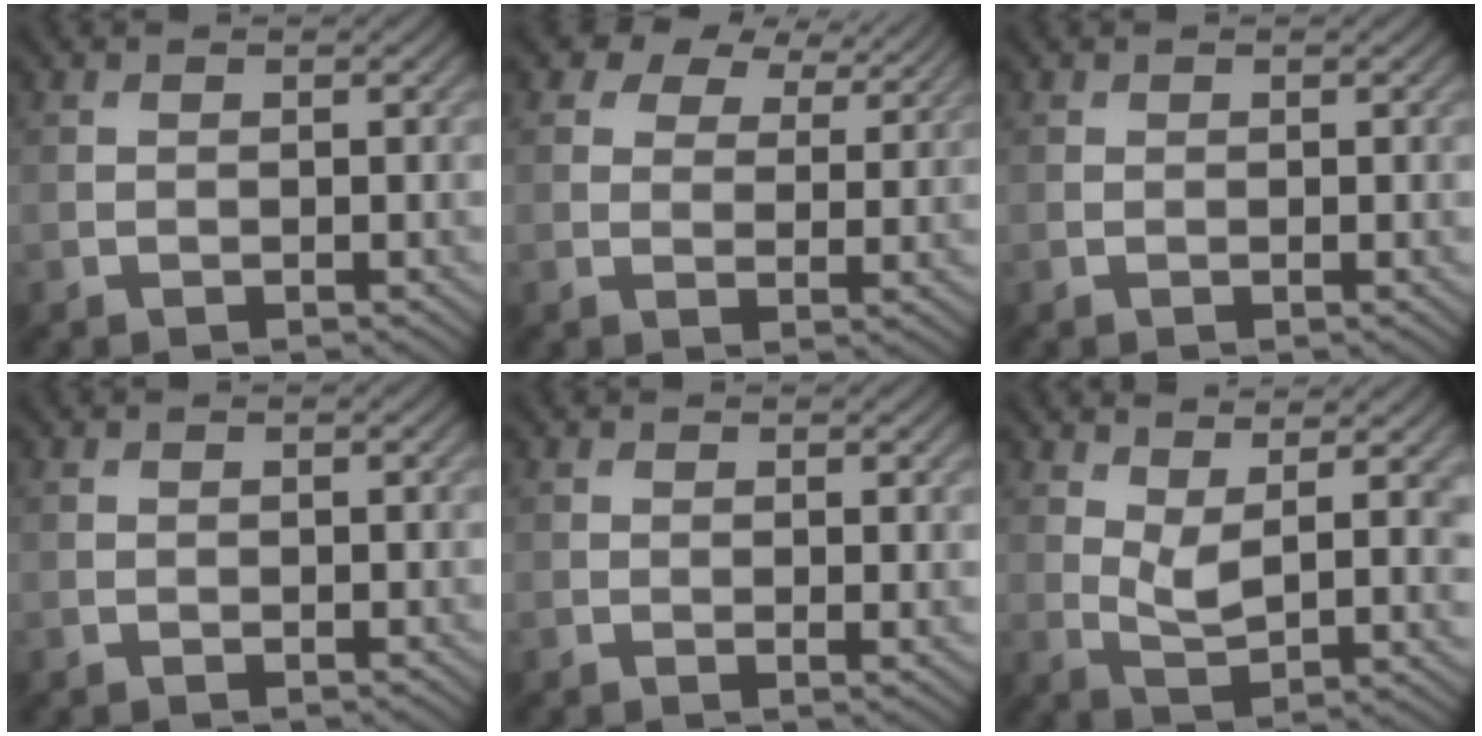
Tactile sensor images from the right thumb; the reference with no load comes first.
{"total": 8.8, "force": [6.1, 4.8, 4.0], "torque": [-0.077, 0.000, 0.090]}
{"total": 0.0}
{"total": 0.0}
{"total": 1.1, "force": [0.3, 0.3, 1.1], "torque": [-0.013, -0.006, 0.008]}
{"total": 6.9, "force": [2.9, 2.4, 5.8], "torque": [-0.108, -0.006, 0.058]}